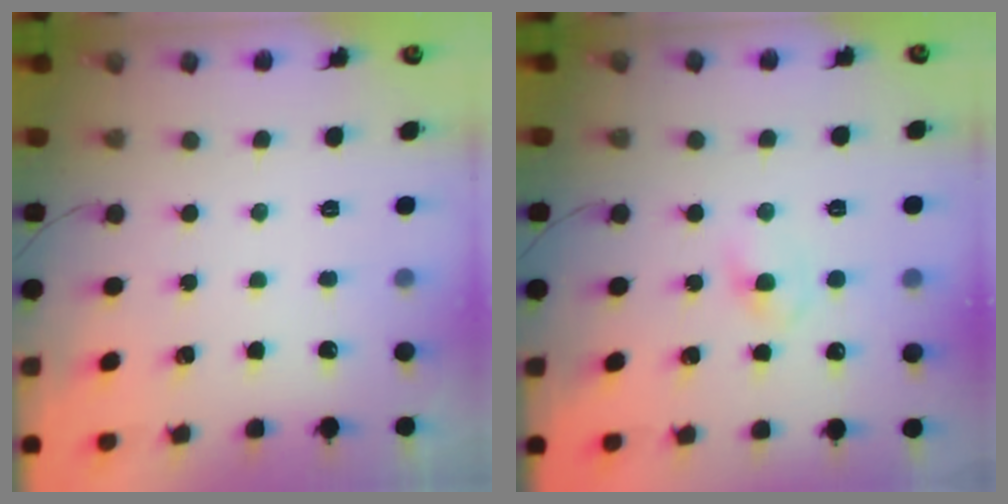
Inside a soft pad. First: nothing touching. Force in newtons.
{"total": 2.7, "press": 2.4, "slide": 1.1}